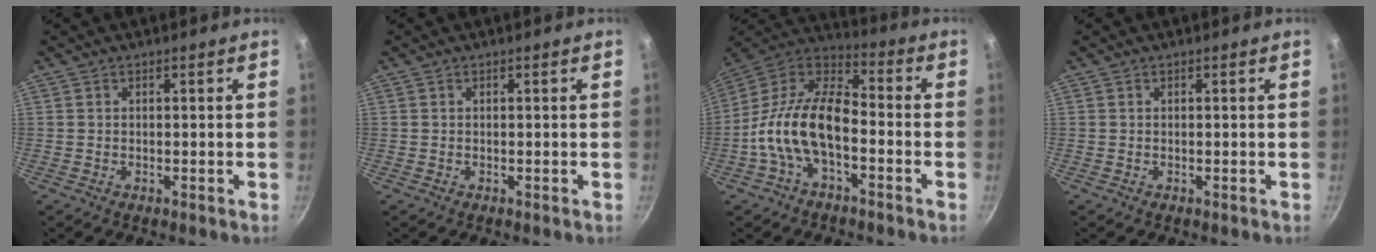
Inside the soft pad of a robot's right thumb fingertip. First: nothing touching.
{"total": 0.0}
{"total": 15.9, "force": [-4.5, 8.4, 12.8], "torque": [-0.225, 0.056, -0.101]}
{"total": 0.0}